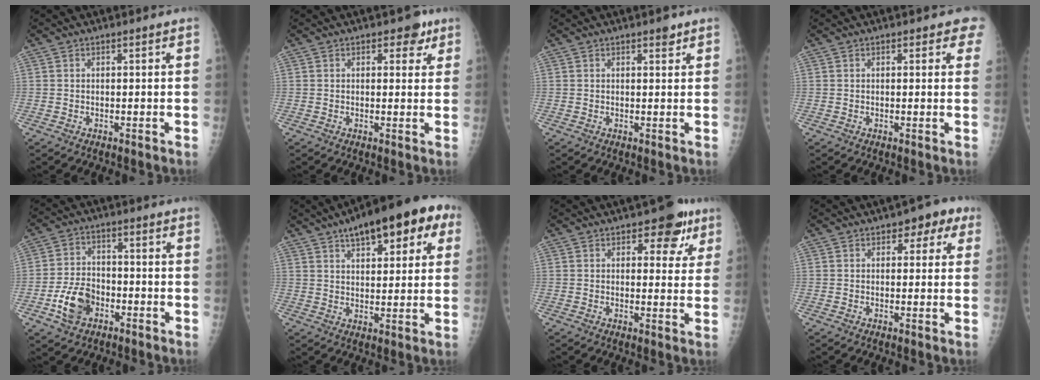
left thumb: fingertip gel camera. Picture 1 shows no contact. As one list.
[{"total": 3.6, "force": [1.9, 2.3, 2.0], "torque": [0.003, -0.005, 0.019]}, {"total": 1.5, "force": [1.0, 0.6, 0.9], "torque": [-0.003, -0.004, 0.012]}, {"total": 2.8, "force": [1.7, 1.4, 1.7], "torque": [0.011, -0.001, 0.011]}, {"total": 8.5, "force": [-3.8, 5.8, 4.9], "torque": [-0.081, 0.024, -0.069]}, {"total": 17.0, "force": [8.4, 7.1, 12.9], "torque": [-0.146, 0.001, 0.114]}, {"total": 7.5, "force": [4.0, 4.1, 4.8], "torque": [-0.016, -0.011, 0.044]}, {"total": 5.4, "force": [2.5, 3.3, 3.4], "torque": [-0.002, -0.001, 0.022]}]